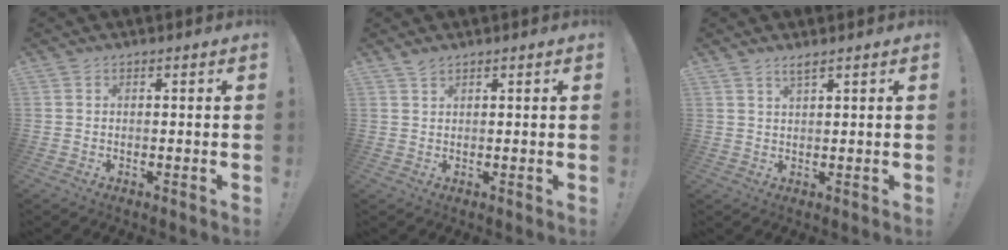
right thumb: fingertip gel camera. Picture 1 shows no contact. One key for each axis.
{"total": 1.8, "fx": 1.5, "fy": 0.6, "fz": 0.7, "tx": -0.008, "ty": -0.005, "tz": 0.028}
{"total": 2.3, "fx": 1.8, "fy": 0.3, "fz": 1.3, "tx": -0.020, "ty": -0.009, "tz": 0.032}